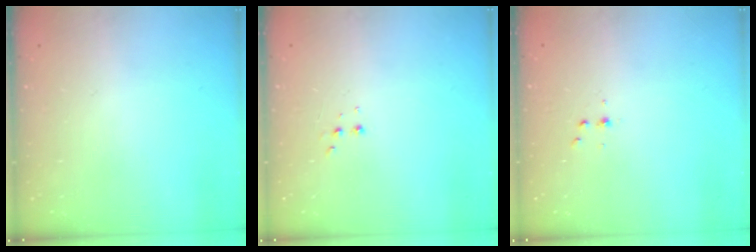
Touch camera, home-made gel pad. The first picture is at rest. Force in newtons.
{"total": 2.5, "press": 2.4, "slide": 0.8}
{"total": 3.2, "press": 3.1, "slide": 0.4}